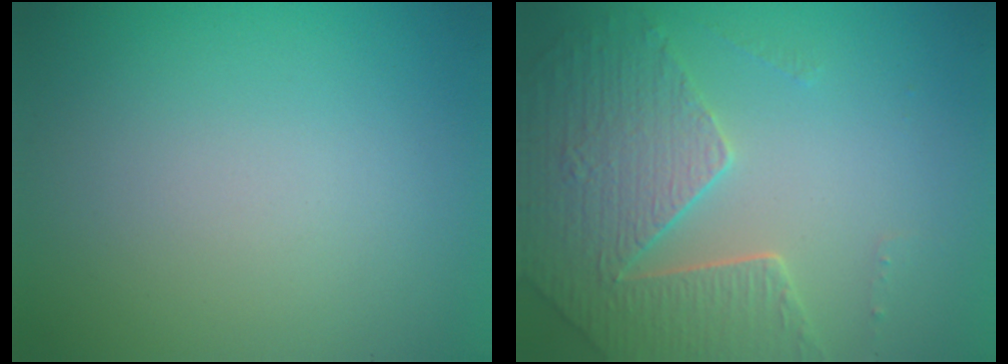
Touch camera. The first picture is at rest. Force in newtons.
{"total": 5.1, "press": 4.6, "slide": 2.1}